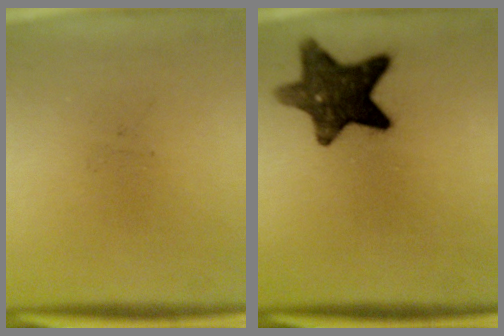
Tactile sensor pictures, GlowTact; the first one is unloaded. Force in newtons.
{"total": 12.1}